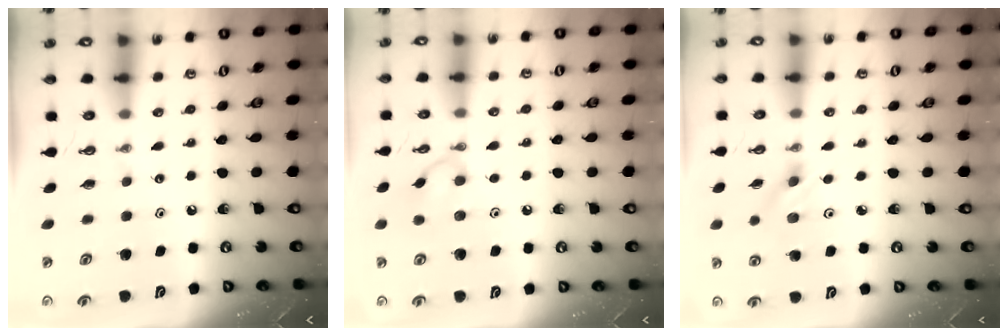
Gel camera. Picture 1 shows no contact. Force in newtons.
{"total": 7.9, "press": 7.9, "slide": 0.4}
{"total": 4.1, "press": 3.9, "slide": 1.3}